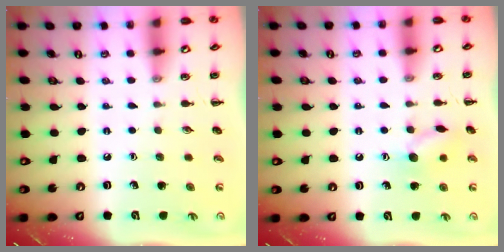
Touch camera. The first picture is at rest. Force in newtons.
{"total": 8.3, "press": 8.3, "slide": 0.5}